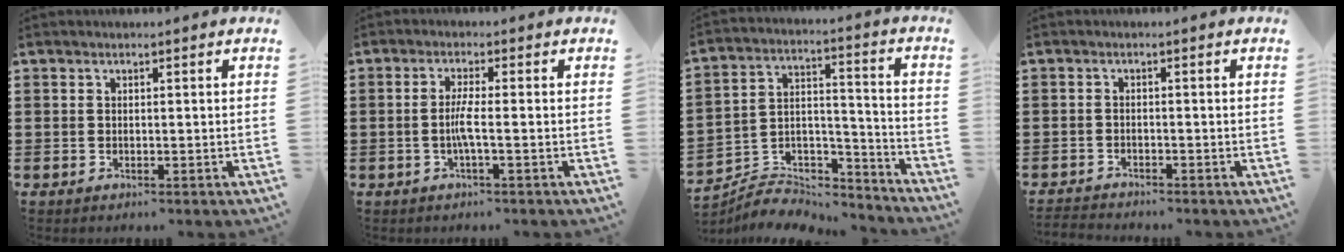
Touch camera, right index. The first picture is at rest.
{"total": 3.2, "force": [-0.7, 0.0, 3.2], "torque": [-0.066, -0.008, -0.017]}
{"total": 6.2, "force": [-5.7, 2.2, 0.9], "torque": [-0.019, 0.011, -0.114]}
{"total": 1.6, "force": [-1.6, 0.1, -0.1], "torque": [-0.003, 0.001, -0.035]}